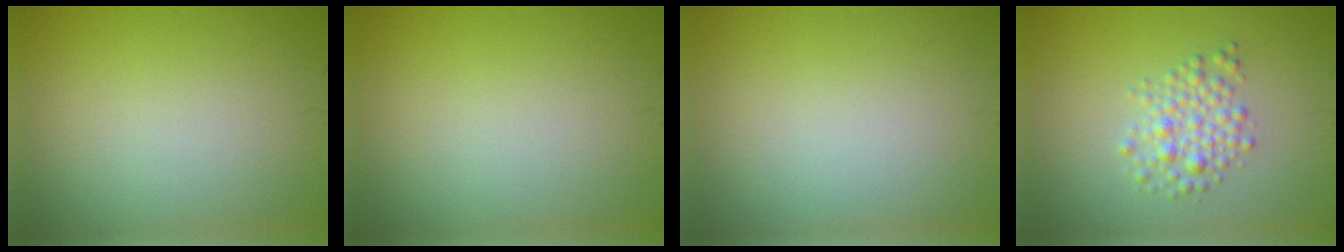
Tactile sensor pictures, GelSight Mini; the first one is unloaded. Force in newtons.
{"total": 0.0}
{"total": 0.0}
{"total": 2.8, "press": 2.8, "slide": 0.1}